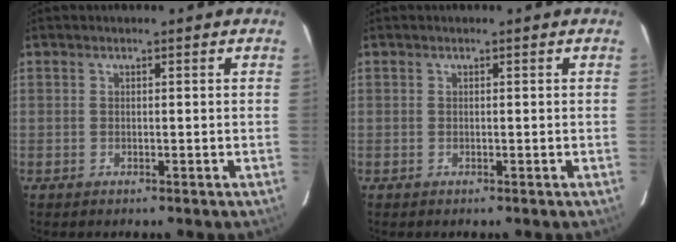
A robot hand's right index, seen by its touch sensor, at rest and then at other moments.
{"total": 0.0}